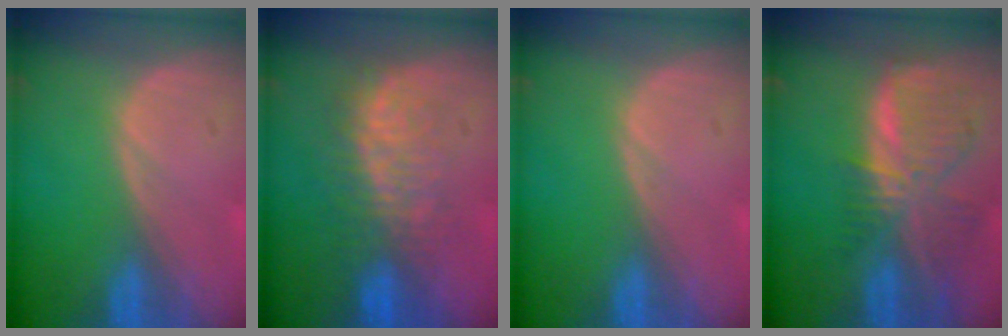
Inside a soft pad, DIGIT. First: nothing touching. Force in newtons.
{"total": 7.9, "press": 7.6, "slide": 2.1}
{"total": 0.0}
{"total": 8.7, "press": 7.5, "slide": 4.3}